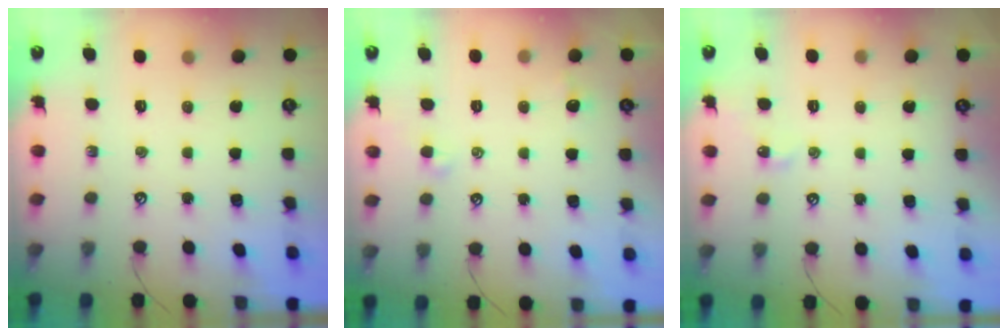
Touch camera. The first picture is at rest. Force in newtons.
{"total": 1.1, "press": 0.8, "slide": 0.6}
{"total": 2.2, "press": 2.1, "slide": 0.6}